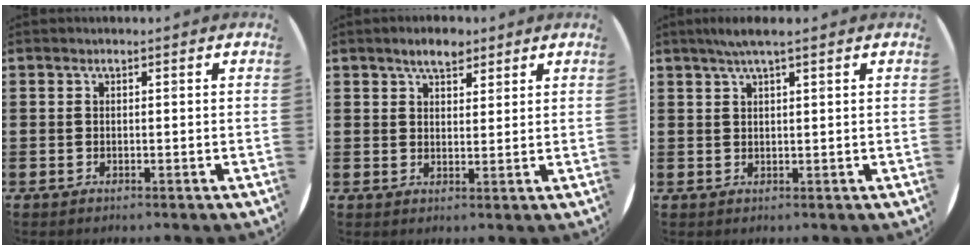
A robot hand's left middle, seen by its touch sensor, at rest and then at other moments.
{"total": 3.6, "force": [2.8, 1.6, 1.6], "torque": [-0.019, 0.000, 0.048]}
{"total": 2.6, "force": [1.9, 0.0, 1.8], "torque": [-0.036, 0.006, 0.033]}